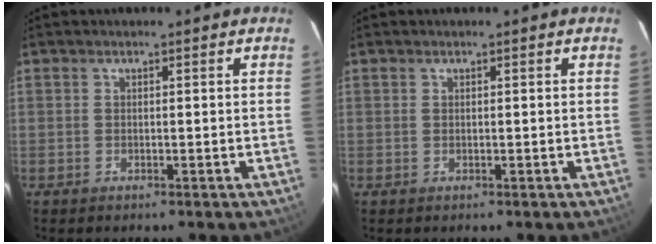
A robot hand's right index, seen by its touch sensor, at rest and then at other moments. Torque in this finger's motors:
{"motor_torque": [0.00, 0.00, 0.00, -0.01]}